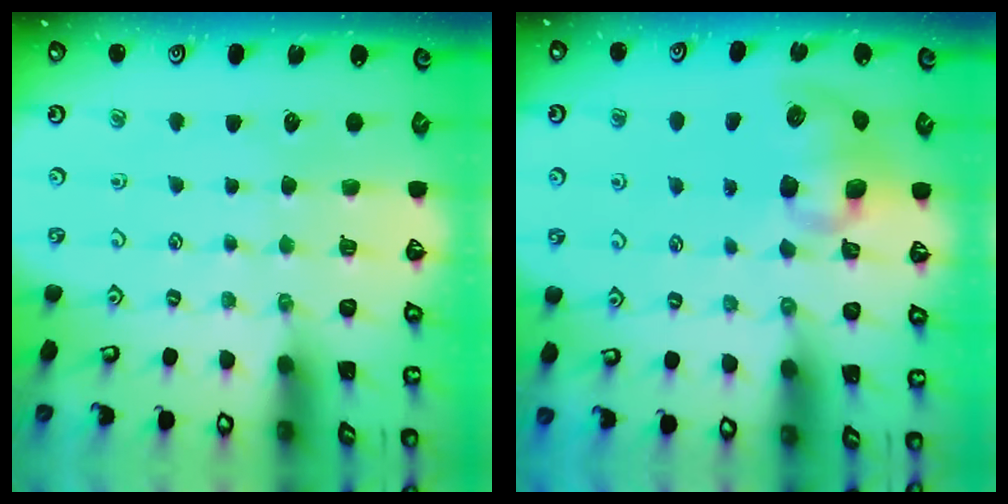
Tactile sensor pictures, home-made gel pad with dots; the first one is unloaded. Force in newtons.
{"total": 10.2, "press": 10.0, "slide": 1.8}